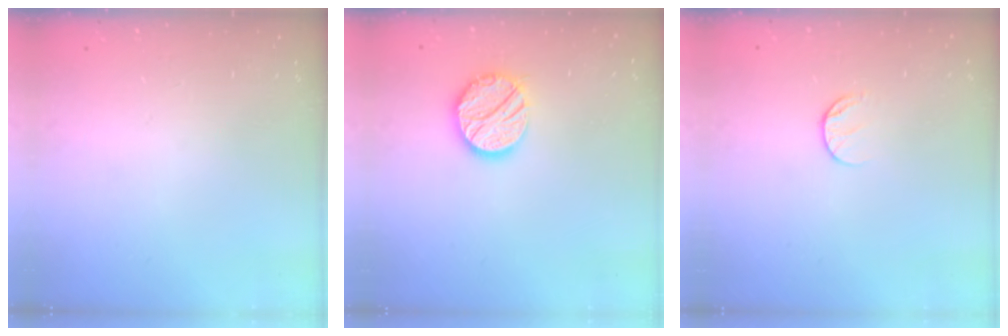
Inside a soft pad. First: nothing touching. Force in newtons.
{"total": 12.8, "press": 12.8, "slide": 0.8}
{"total": 6.8, "press": 6.7, "slide": 0.8}